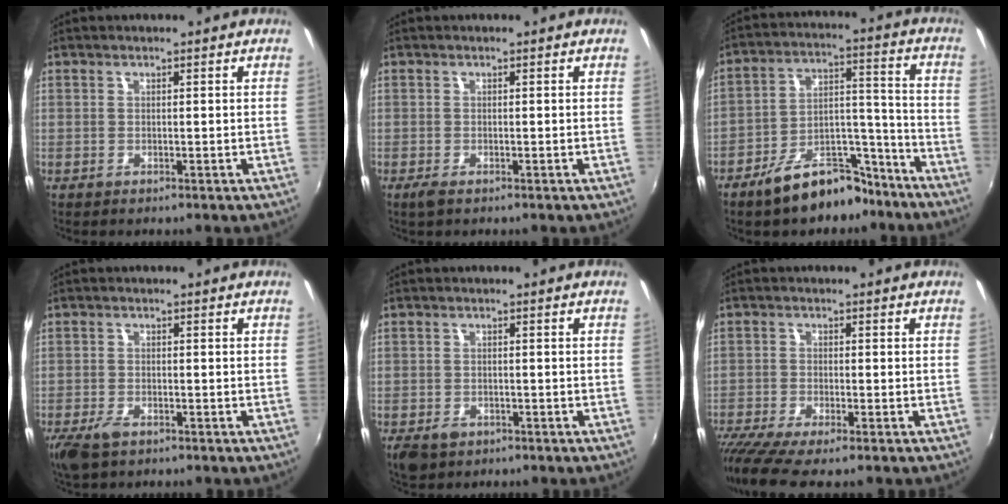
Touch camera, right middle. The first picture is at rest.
{"total": 1.5, "force": [-0.9, 0.5, 1.1], "torque": [-0.022, -0.006, -0.017]}
{"total": 13.8, "force": [-10.5, 6.2, 6.3], "torque": [-0.104, 0.048, -0.149]}
{"total": 4.6, "force": [-3.1, 2.1, 2.6], "torque": [-0.071, -0.013, -0.059]}
{"total": 4.6, "force": [-2.8, 2.9, 2.1], "torque": [-0.053, -0.011, -0.044]}
{"total": 9.2, "force": [-7.4, 0.9, 5.3], "torque": [-0.132, -0.043, -0.131]}